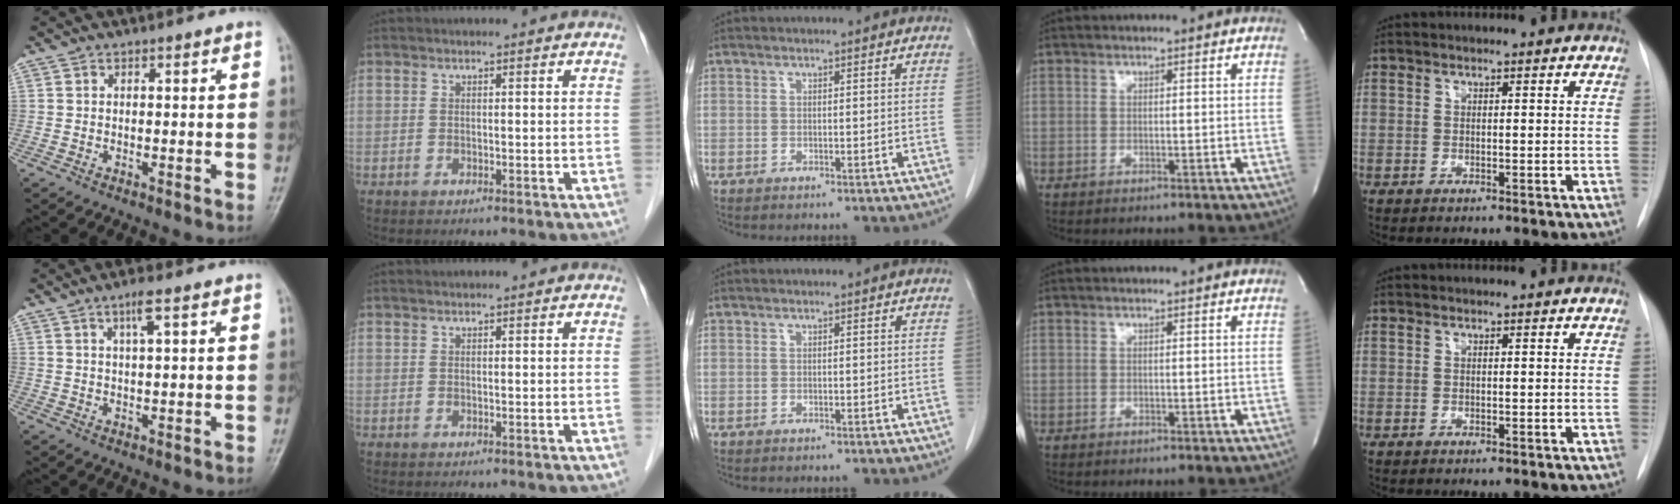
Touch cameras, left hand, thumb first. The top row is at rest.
{"thumb": {"total": 3.3, "force": [1.7, 0.4, 2.8], "torque": [-0.057, -0.002, 0.035]}}